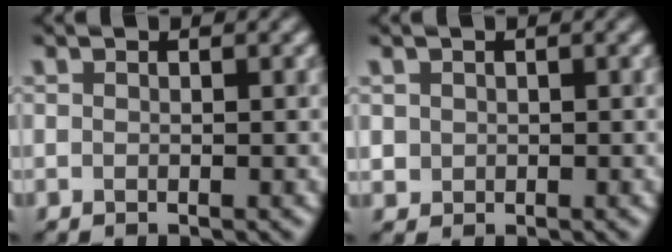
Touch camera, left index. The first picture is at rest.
{"total": 1.0, "force": [0.2, 1.0, -0.1], "torque": [0.013, -0.002, 0.003]}